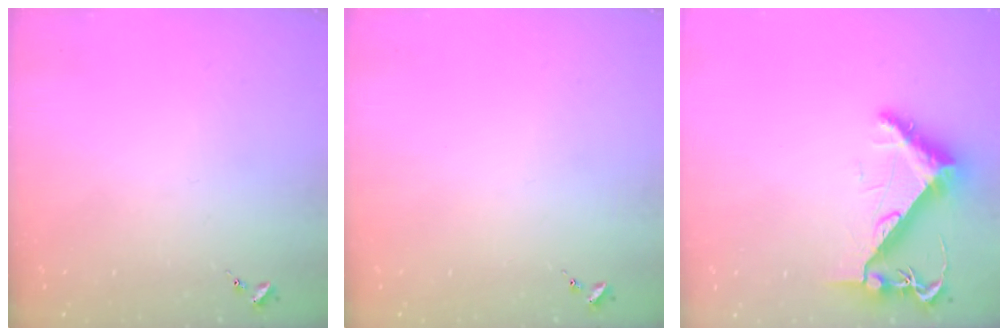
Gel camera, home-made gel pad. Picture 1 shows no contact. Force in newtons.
{"total": 0.0}
{"total": 8.3, "press": 8.2, "slide": 1.0}